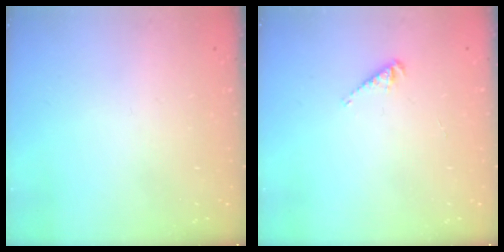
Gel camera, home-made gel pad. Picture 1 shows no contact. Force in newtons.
{"total": 2.7, "press": 2.7, "slide": 0.3}